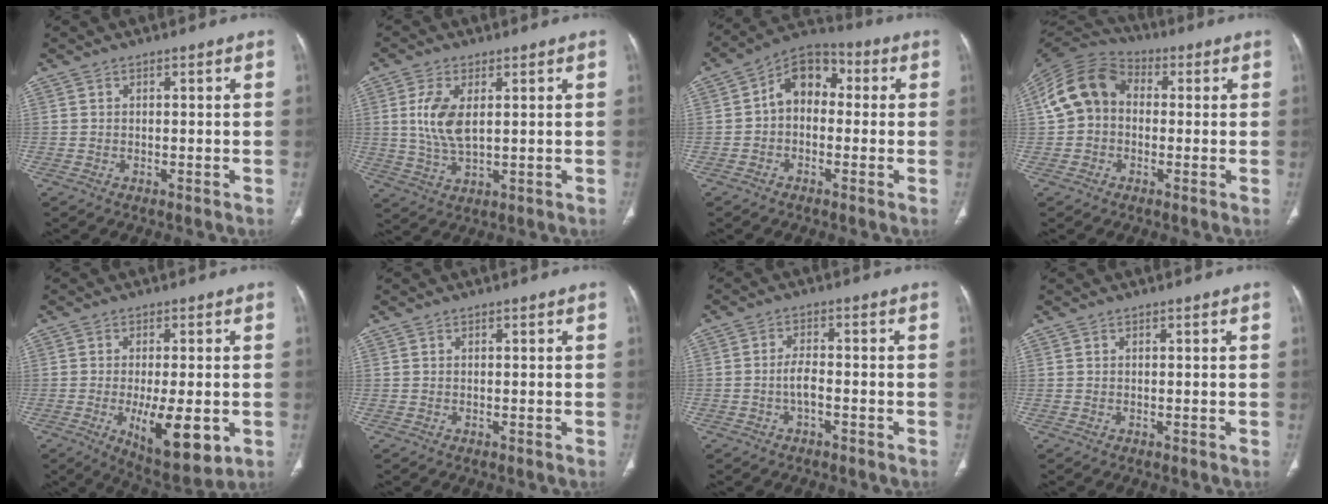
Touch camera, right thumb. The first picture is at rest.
{"total": 8.0, "force": [1.7, 3.9, 6.8], "torque": [-0.144, -0.010, 0.040]}
{"total": 9.6, "force": [0.4, 6.9, 6.6], "torque": [-0.074, 0.032, -0.013]}
{"total": 11.7, "force": [0.5, 9.3, 7.1], "torque": [-0.130, 0.035, -0.006]}
{"total": 12.2, "force": [-3.2, 4.4, 10.9], "torque": [-0.159, -0.021, -0.039]}
{"total": 0.0}
{"total": 2.9, "force": [-1.2, 1.4, 2.2], "torque": [-0.037, 0.015, -0.023]}
{"total": 0.0}